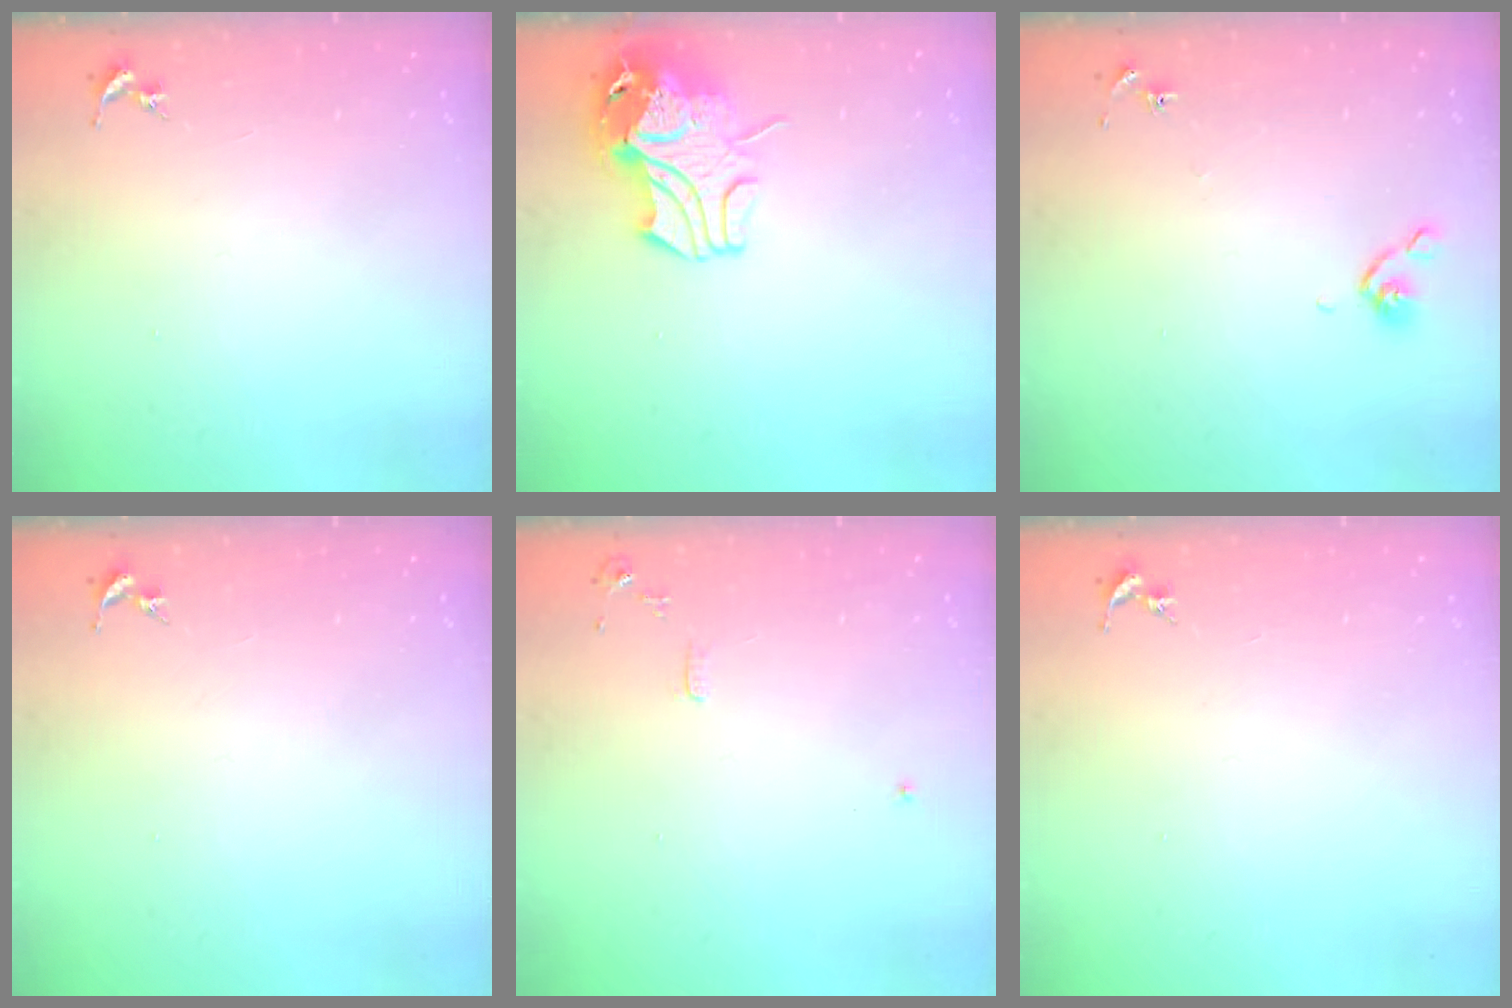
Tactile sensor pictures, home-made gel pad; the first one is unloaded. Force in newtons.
{"total": 12.1, "press": 12.0, "slide": 1.8}
{"total": 5.9, "press": 5.8, "slide": 0.8}
{"total": 0.0}
{"total": 6.0, "press": 6.0, "slide": 0.7}
{"total": 0.0}